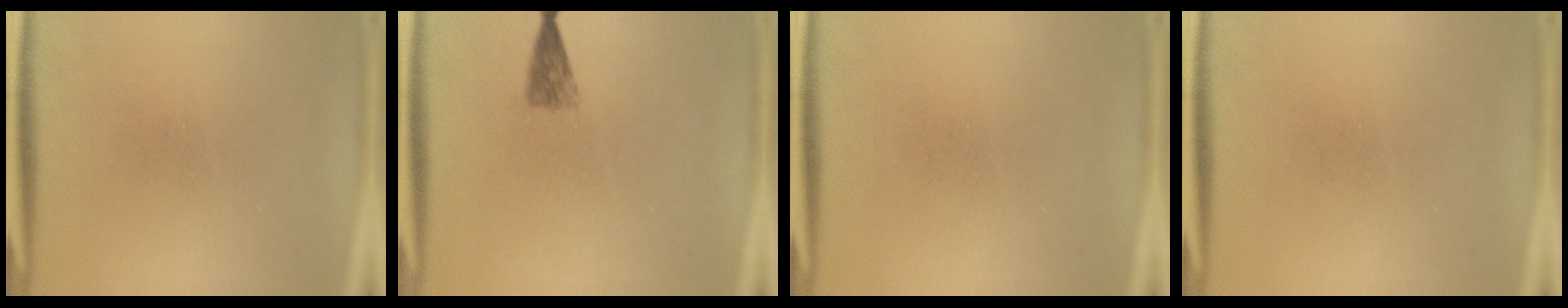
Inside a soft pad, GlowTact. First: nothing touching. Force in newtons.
{"total": 2.4}
{"total": 0.0}
{"total": 0.0}